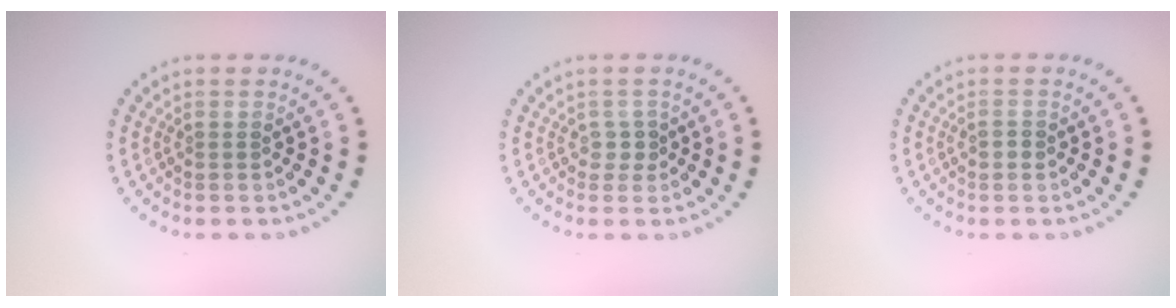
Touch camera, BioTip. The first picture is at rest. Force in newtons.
{"total": 1.1, "press": 0.9, "slide": 0.6}
{"total": 0.9, "press": 0.9, "slide": 0.2}